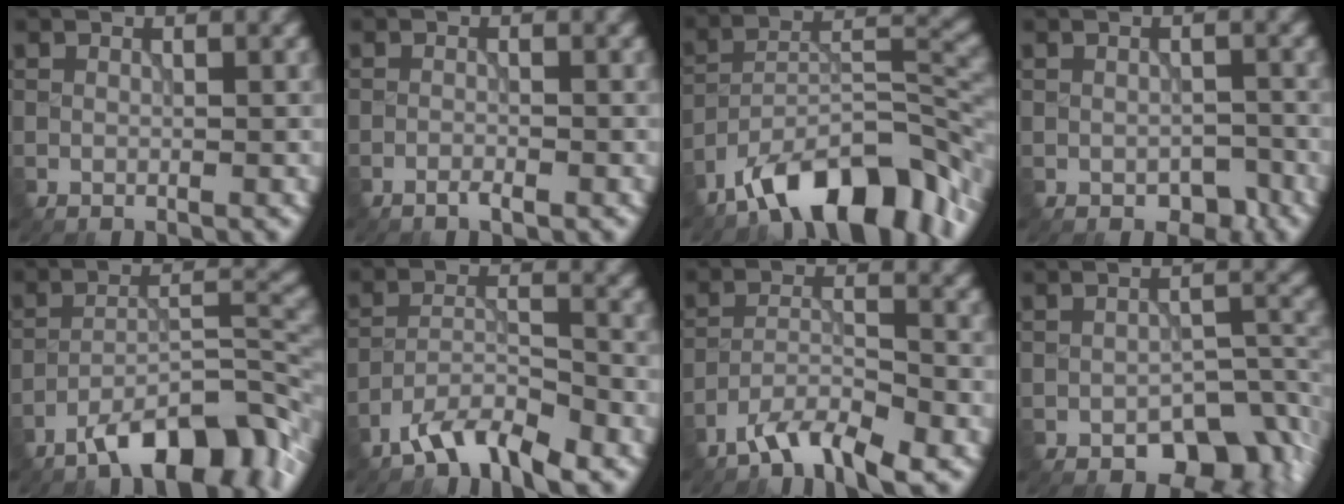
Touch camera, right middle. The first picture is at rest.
{"total": 1.0, "force": [-0.8, 0.1, 0.7], "torque": [-0.012, 0.000, -0.015]}
{"total": 11.9, "force": [-8.6, 3.9, 7.2], "torque": [-0.109, 0.012, -0.157]}
{"total": 2.0, "force": [-1.2, 1.2, 1.1], "torque": [-0.018, -0.004, -0.015]}
{"total": 9.9, "force": [-7.1, 2.7, 6.4], "torque": [-0.094, 0.010, -0.121]}
{"total": 5.1, "force": [-4.1, 1.2, 2.8], "torque": [-0.049, 0.001, -0.080]}
{"total": 4.9, "force": [-3.9, 0.9, 2.8], "torque": [-0.049, -0.001, -0.078]}
{"total": 7.0, "force": [-4.2, 3.7, 4.3], "torque": [-0.045, -0.012, -0.056]}